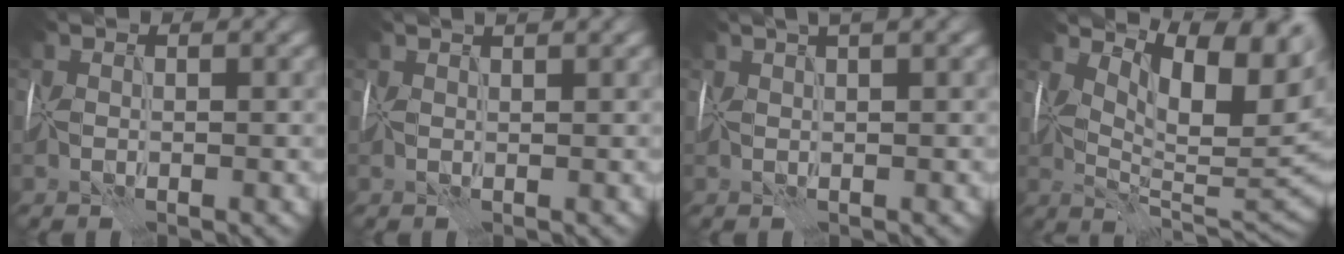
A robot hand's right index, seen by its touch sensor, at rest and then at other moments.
{"total": 1.8, "force": [1.2, 0.4, 1.3], "torque": [-0.018, 0.015, 0.011]}
{"total": 2.6, "force": [1.5, 0.3, 2.1], "torque": [-0.034, 0.013, 0.023]}
{"total": 10.2, "force": [3.7, 4.2, 8.6], "torque": [-0.127, -0.006, 0.066]}